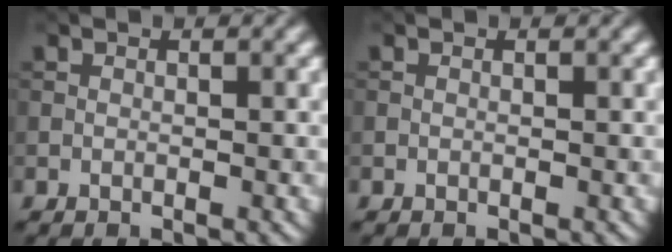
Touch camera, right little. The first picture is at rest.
{"total": 0.0}